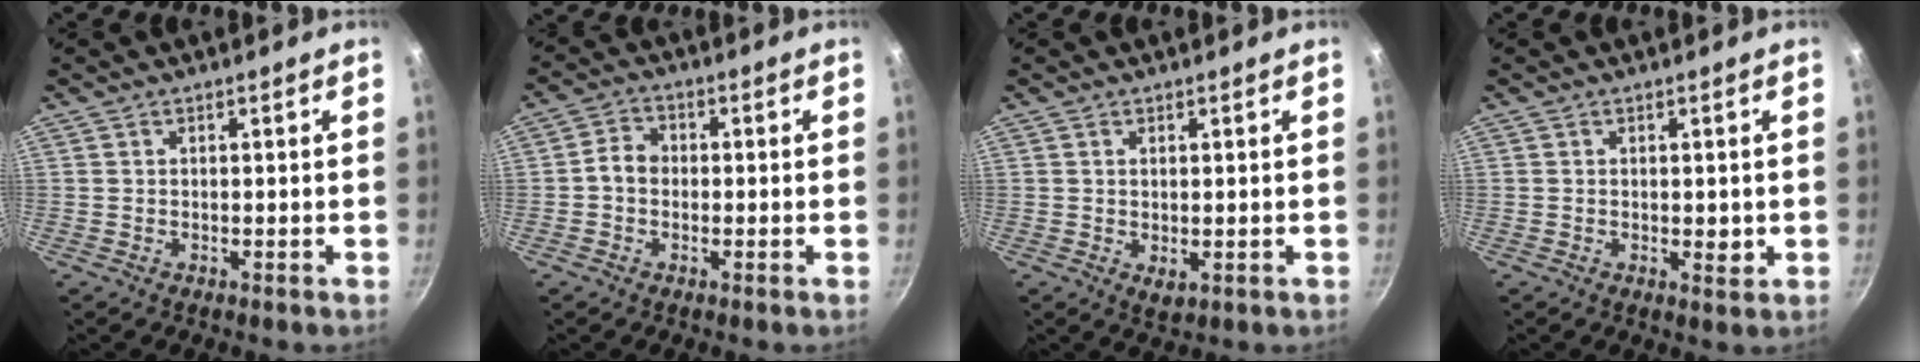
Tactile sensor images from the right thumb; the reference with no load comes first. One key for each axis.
{"total": 4.0, "fx": -0.4, "fy": 3.3, "fz": 2.3, "tx": -0.028, "ty": 0.018, "tz": -0.019}
{"total": 2.2, "fx": 0.1, "fy": 1.2, "fz": 1.9, "tx": -0.030, "ty": -0.008, "tz": 0.005}
{"total": 2.2, "fx": -0.1, "fy": 1.1, "fz": 1.9, "tx": -0.027, "ty": -0.006, "tz": -0.001}